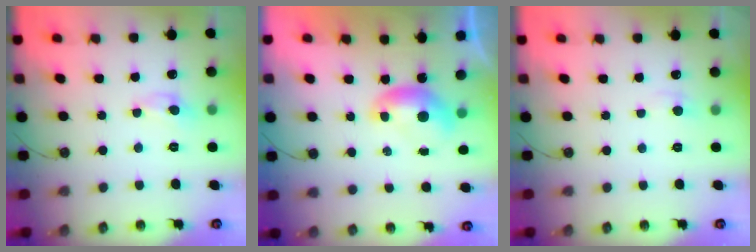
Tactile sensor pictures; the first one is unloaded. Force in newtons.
{"total": 0.0}
{"total": 0.6, "press": 0.4, "slide": 0.5}